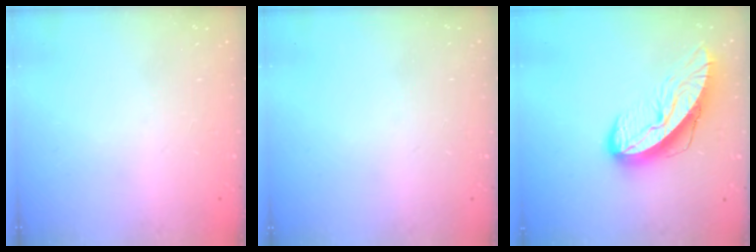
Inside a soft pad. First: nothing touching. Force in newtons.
{"total": 0.0}
{"total": 12.9, "press": 12.8, "slide": 1.3}